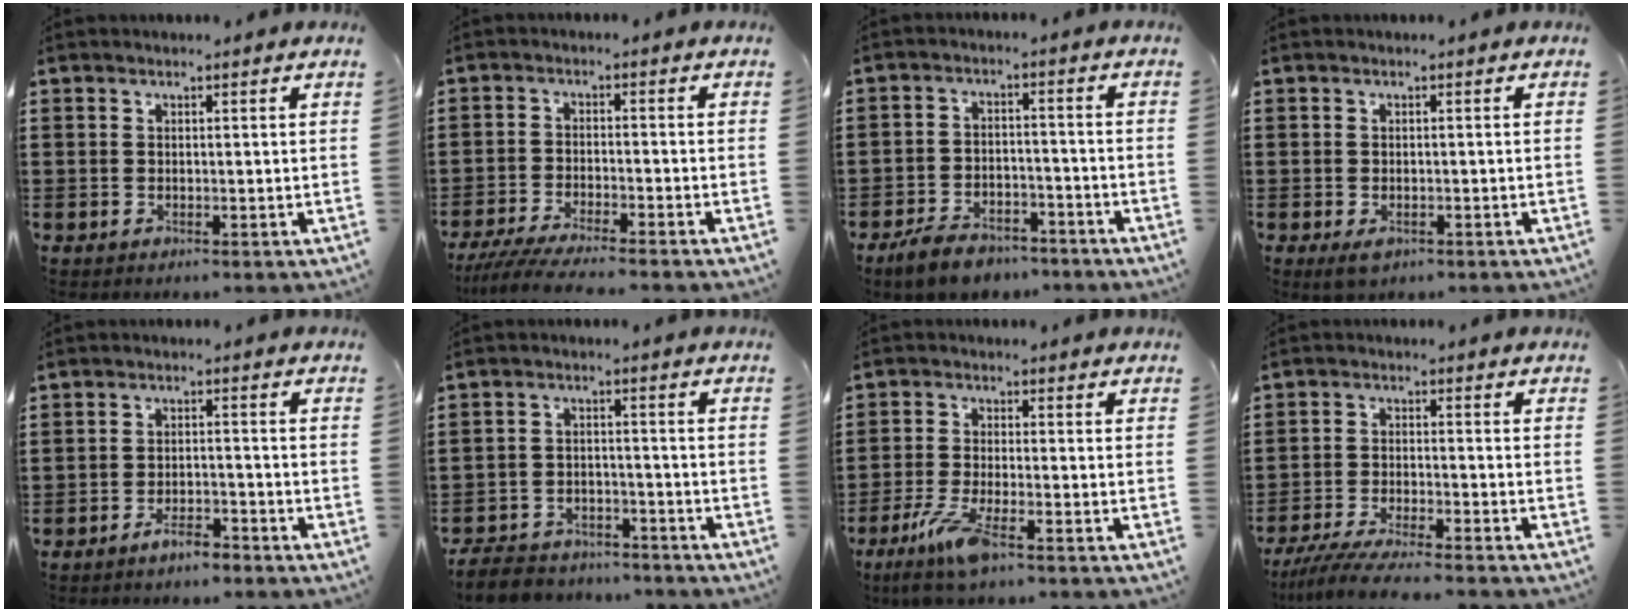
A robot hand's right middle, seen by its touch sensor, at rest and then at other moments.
{"total": 4.6, "force": [-4.2, 0.0, 1.7], "torque": [-0.042, -0.013, -0.086]}
{"total": 5.2, "force": [-4.7, 1.6, 1.6], "torque": [-0.039, 0.008, -0.096]}
{"total": 1.0, "force": [-0.7, 0.5, 0.5], "torque": [-0.019, -0.006, -0.016]}
{"total": 3.4, "force": [-2.9, 0.8, 1.6], "torque": [-0.028, 0.009, -0.056]}
{"total": 5.5, "force": [-5.3, 1.3, 0.7], "torque": [-0.020, 0.008, -0.107]}
{"total": 6.6, "force": [-4.2, 1.2, 4.9], "torque": [-0.109, -0.016, -0.079]}
{"total": 5.4, "force": [-5.0, 0.0, 2.0], "torque": [-0.053, -0.016, -0.101]}